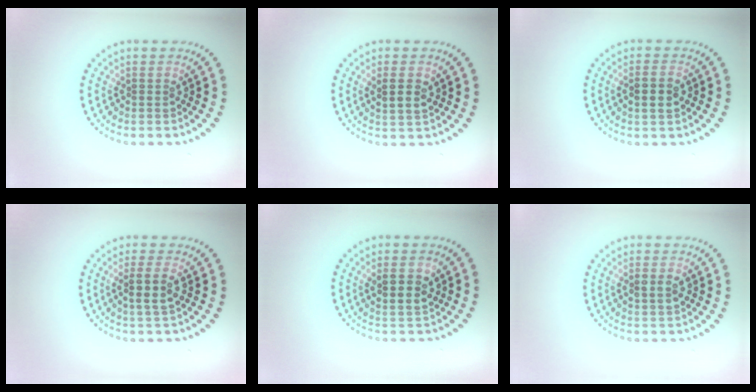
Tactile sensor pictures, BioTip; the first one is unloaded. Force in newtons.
{"total": 2.3, "press": 2.2, "slide": 0.6}
{"total": 2.4, "press": 2.3, "slide": 0.6}
{"total": 2.3, "press": 2.1, "slide": 1.0}
{"total": 2.6, "press": 2.5, "slide": 0.7}
{"total": 1.8, "press": 1.8, "slide": 0.1}